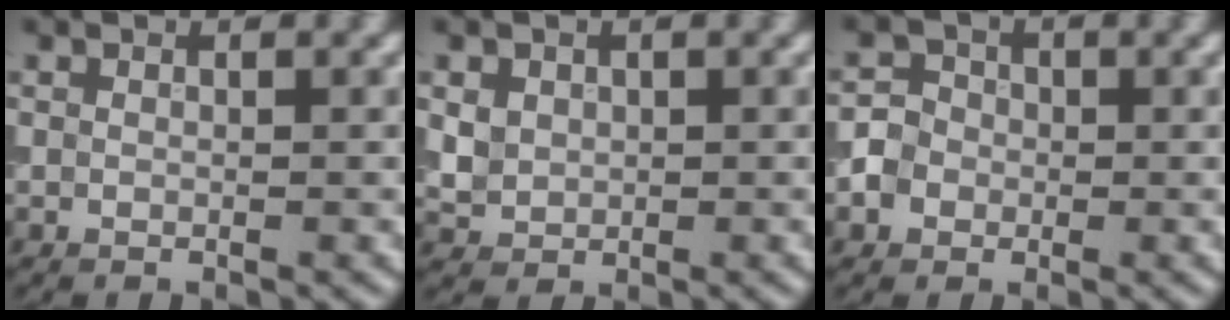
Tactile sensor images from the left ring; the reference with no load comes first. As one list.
[{"total": 2.2, "force": [0.5, 1.9, 0.9], "torque": [-0.016, -0.004, 0.011]}, {"total": 3.1, "force": [-0.9, 2.8, 1.0], "torque": [-0.002, 0.005, -0.024]}]